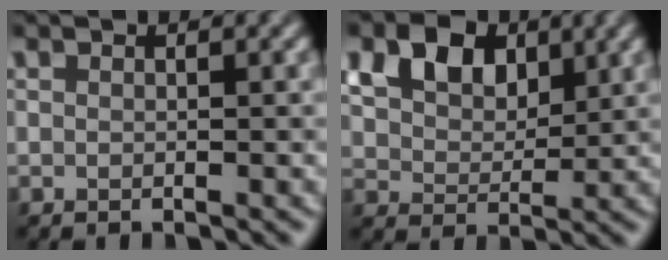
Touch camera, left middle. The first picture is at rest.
{"total": 6.7, "force": [3.4, 4.5, 3.6], "torque": [-0.084, 0.011, 0.053]}